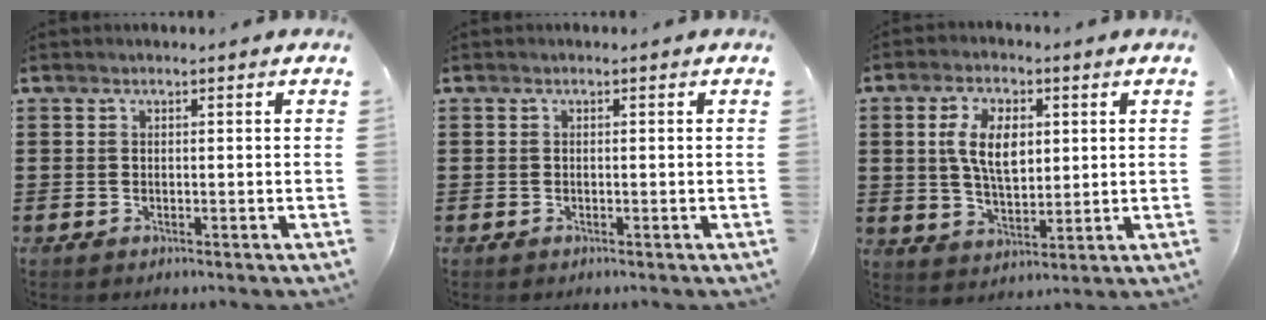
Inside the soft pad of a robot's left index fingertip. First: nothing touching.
{"total": 0.0}
{"total": 8.0, "force": [1.9, 4.2, 6.5], "torque": [-0.134, 0.008, 0.028]}